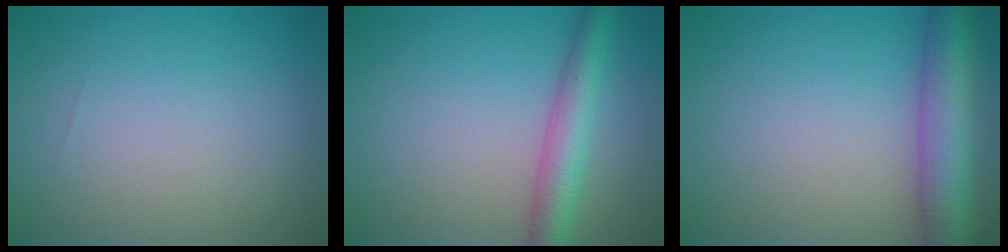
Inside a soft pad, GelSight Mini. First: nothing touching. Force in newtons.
{"total": 4.0, "press": 4.0, "slide": 0.1}
{"total": 7.1, "press": 7.1, "slide": 0.2}